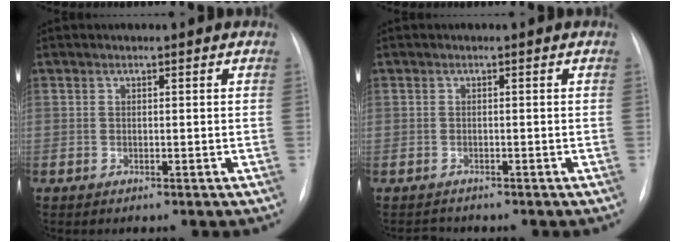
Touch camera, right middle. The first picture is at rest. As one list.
[{"total": 1.3, "force": [-1.0, 0.6, -0.5], "torque": [0.002, -0.004, -0.018]}]